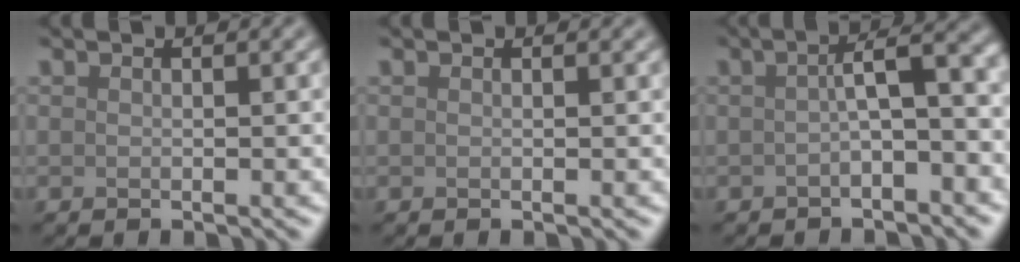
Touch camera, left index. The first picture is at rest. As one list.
[{"total": 0.0}, {"total": 4.5, "force": [-0.4, 1.2, 4.3], "torque": [-0.062, 0.014, -0.013]}]